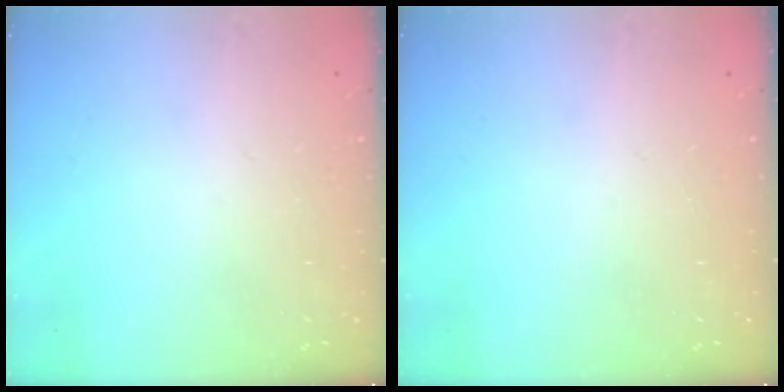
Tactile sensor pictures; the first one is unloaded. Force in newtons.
{"total": 0.0}